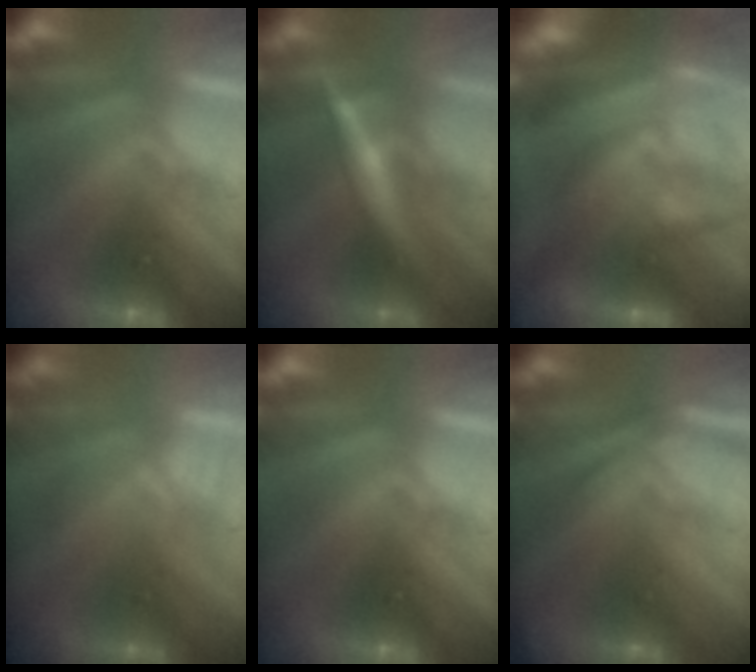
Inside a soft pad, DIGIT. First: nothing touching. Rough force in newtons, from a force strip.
{"total": 2.9}
{"total": 7.8}
{"total": 2.3}
{"total": 0.0}
{"total": 2.8}